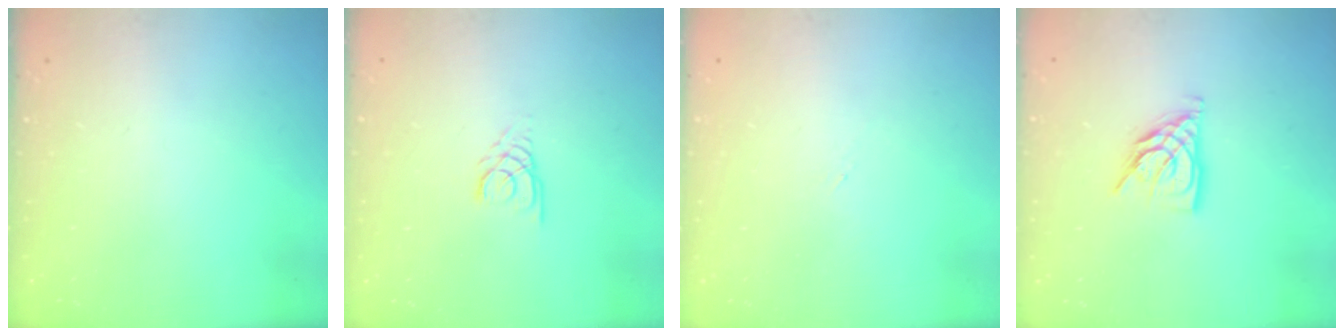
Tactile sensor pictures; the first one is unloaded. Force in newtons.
{"total": 2.2, "press": 2.2, "slide": 0.2}
{"total": 1.2, "press": 1.2, "slide": 0.3}
{"total": 8.9, "press": 8.8, "slide": 1.3}